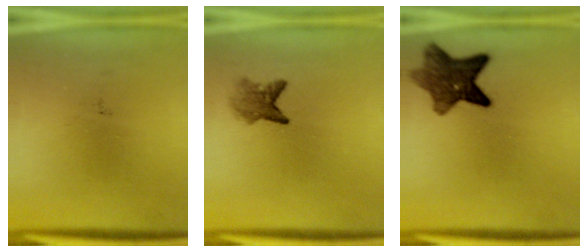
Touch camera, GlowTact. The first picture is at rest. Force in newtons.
{"total": 3.2}
{"total": 8.6}